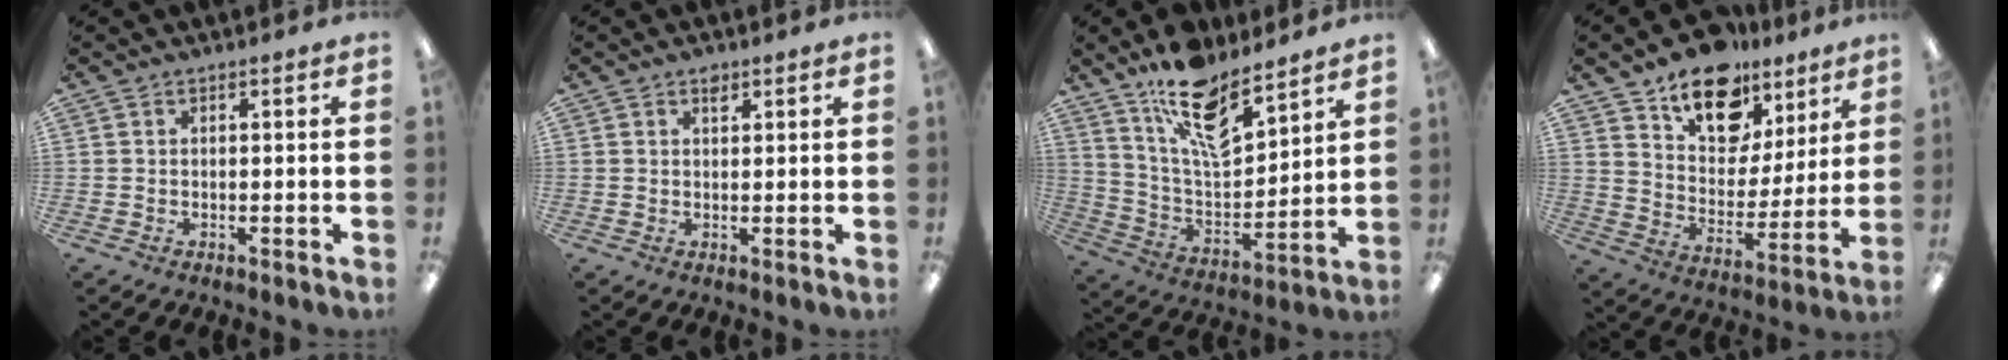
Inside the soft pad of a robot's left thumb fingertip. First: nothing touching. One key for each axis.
{"total": 1.8, "fx": 1.3, "fy": 1.0, "fz": 0.8, "tx": -0.003, "ty": -0.006, "tz": 0.021}
{"total": 16.2, "fx": 12.0, "fy": 6.3, "fz": 8.9, "tx": -0.160, "ty": -0.073, "tz": 0.212}
{"total": 16.5, "fx": 11.5, "fy": 9.8, "fz": 6.6, "tx": -0.099, "ty": -0.073, "tz": 0.208}